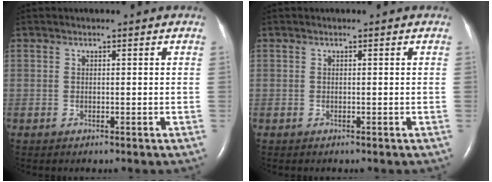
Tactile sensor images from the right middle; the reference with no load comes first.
{"total": 0.0}